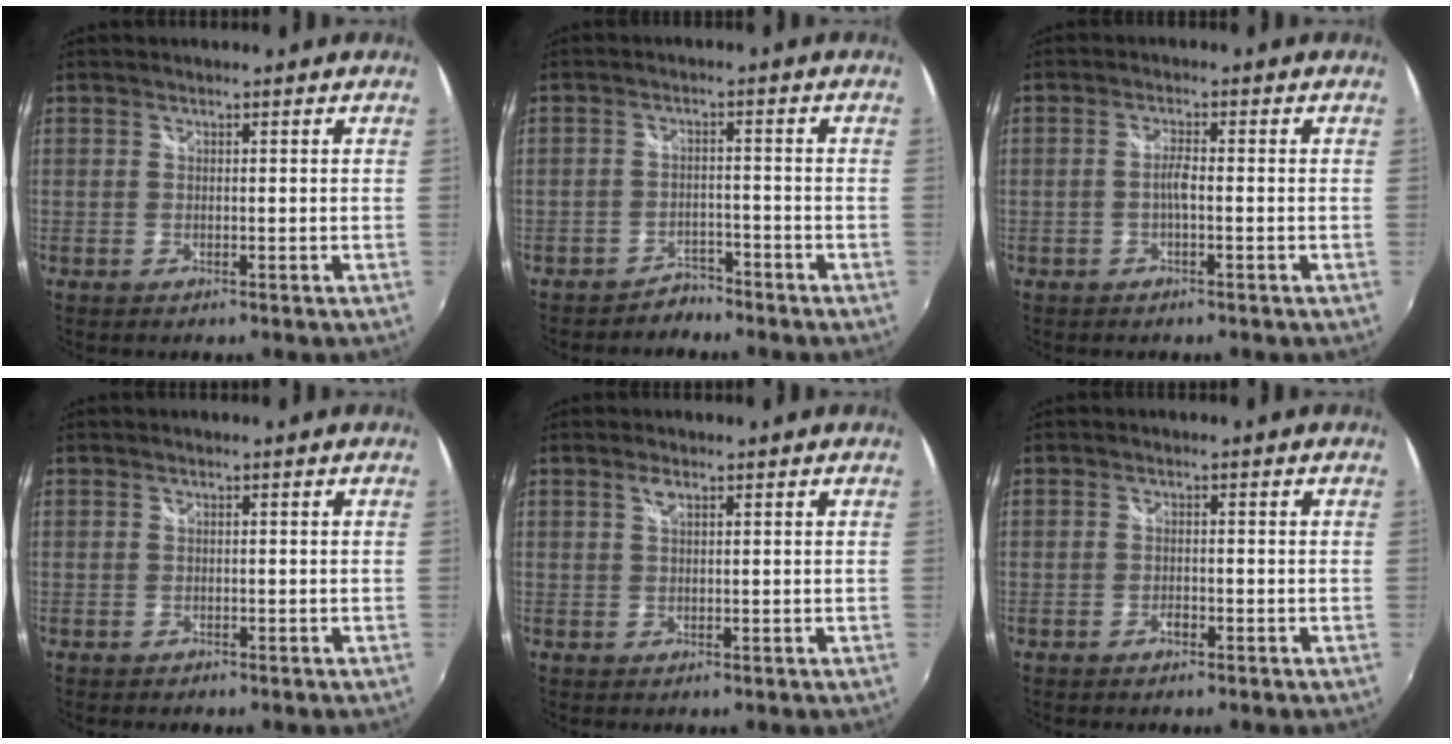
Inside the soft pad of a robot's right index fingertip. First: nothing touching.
{"total": 3.6, "force": [-3.3, 1.5, -0.1], "torque": [-0.002, 0.006, -0.055]}
{"total": 2.0, "force": [-0.6, 0.2, 1.9], "torque": [-0.037, 0.003, -0.013]}
{"total": 0.5, "force": [-0.4, 0.3, 0.0], "torque": [-0.002, -0.001, -0.007]}
{"total": 1.6, "force": [0.8, 0.6, 1.2], "torque": [-0.023, 0.003, 0.014]}
{"total": 1.3, "force": [-0.9, 0.7, 0.6], "torque": [-0.012, -0.001, -0.015]}